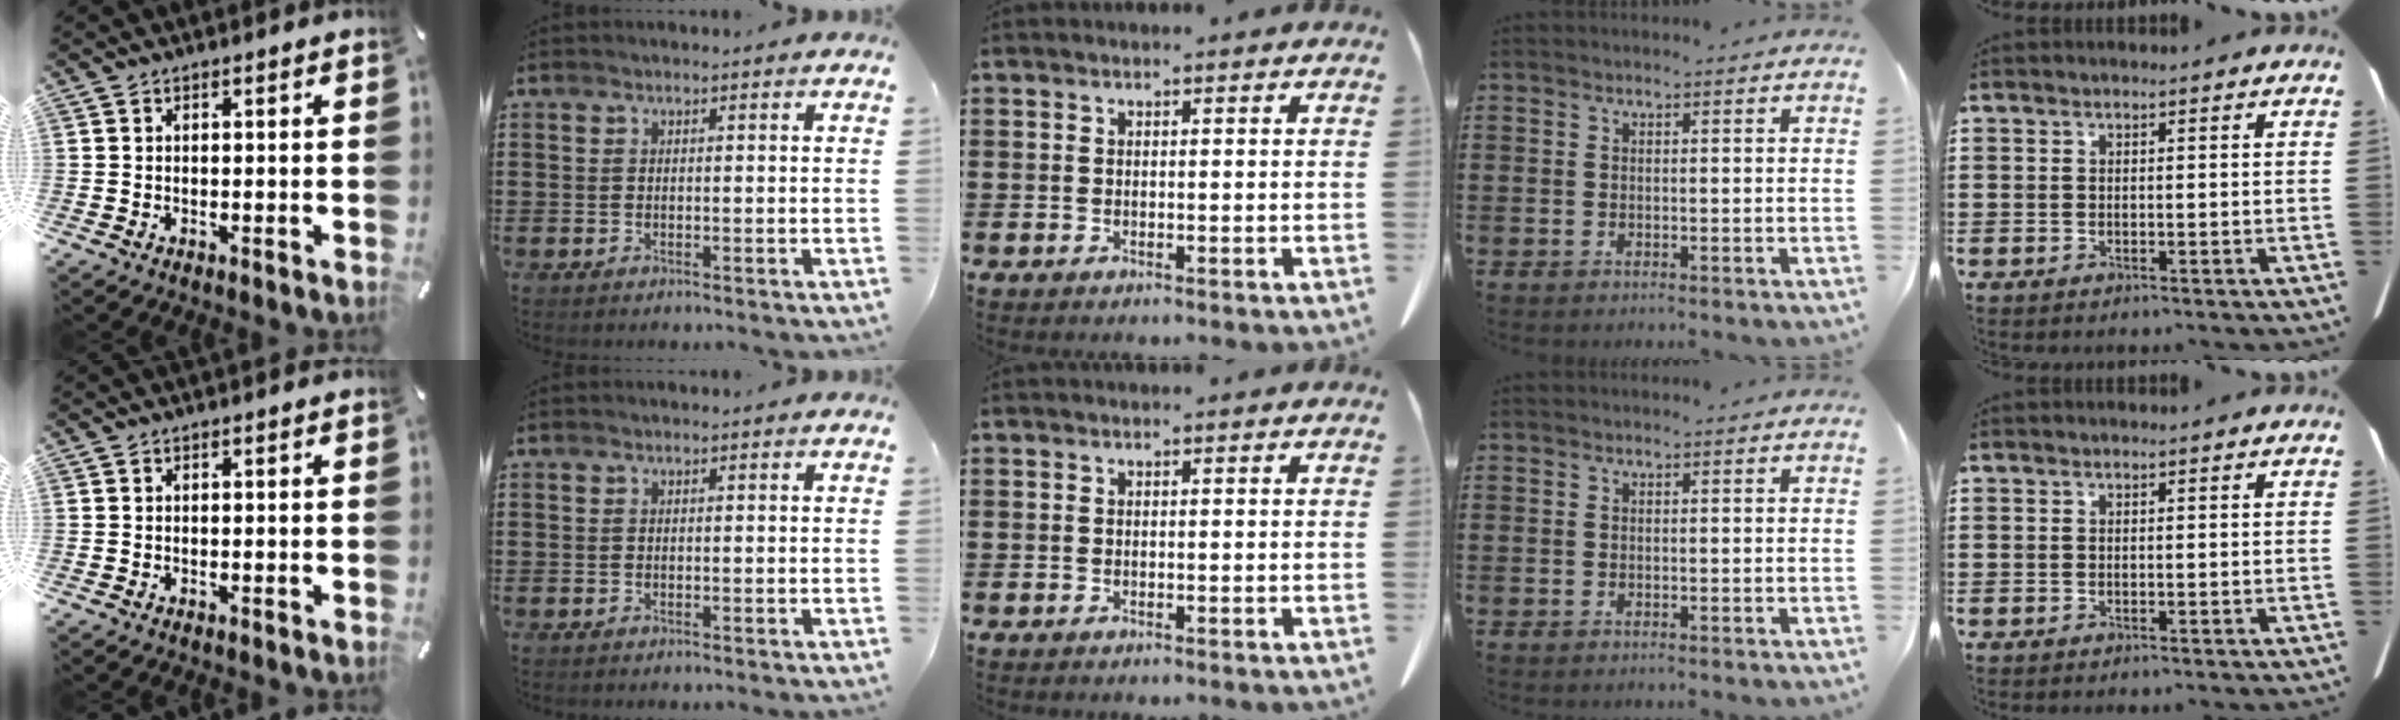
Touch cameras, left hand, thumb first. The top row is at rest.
{}